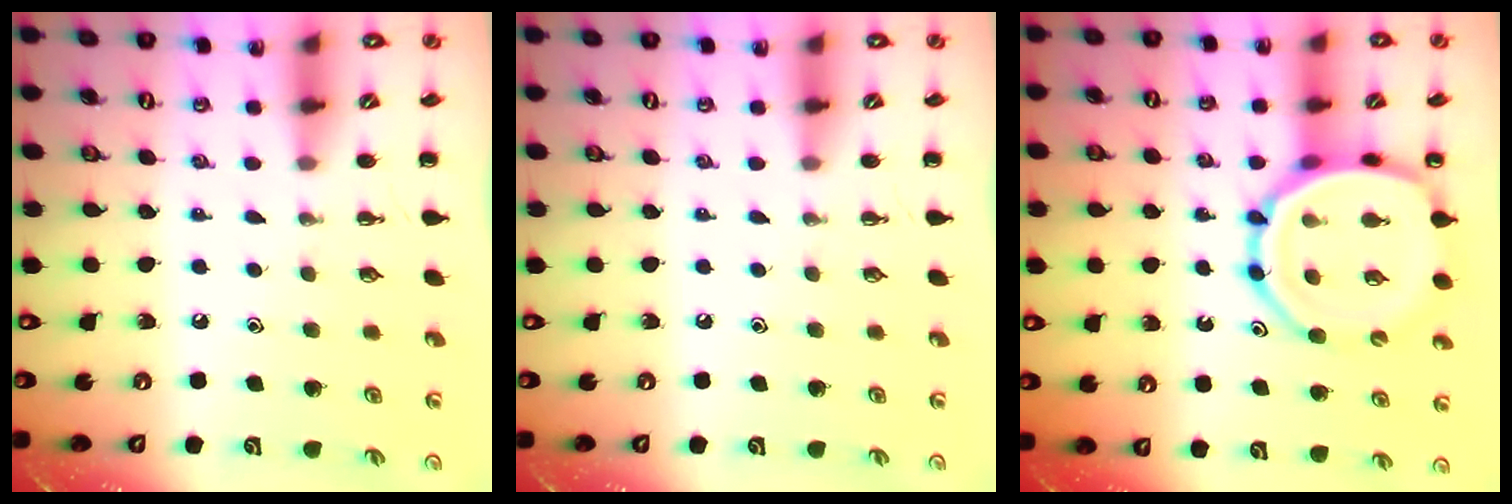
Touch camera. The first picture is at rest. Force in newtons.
{"total": 0.0}
{"total": 14.3, "press": 14.0, "slide": 2.5}